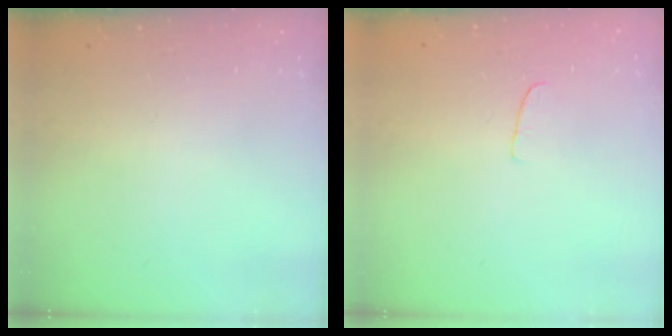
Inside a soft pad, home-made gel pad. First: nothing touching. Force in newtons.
{"total": 4.7, "press": 4.7, "slide": 0.3}